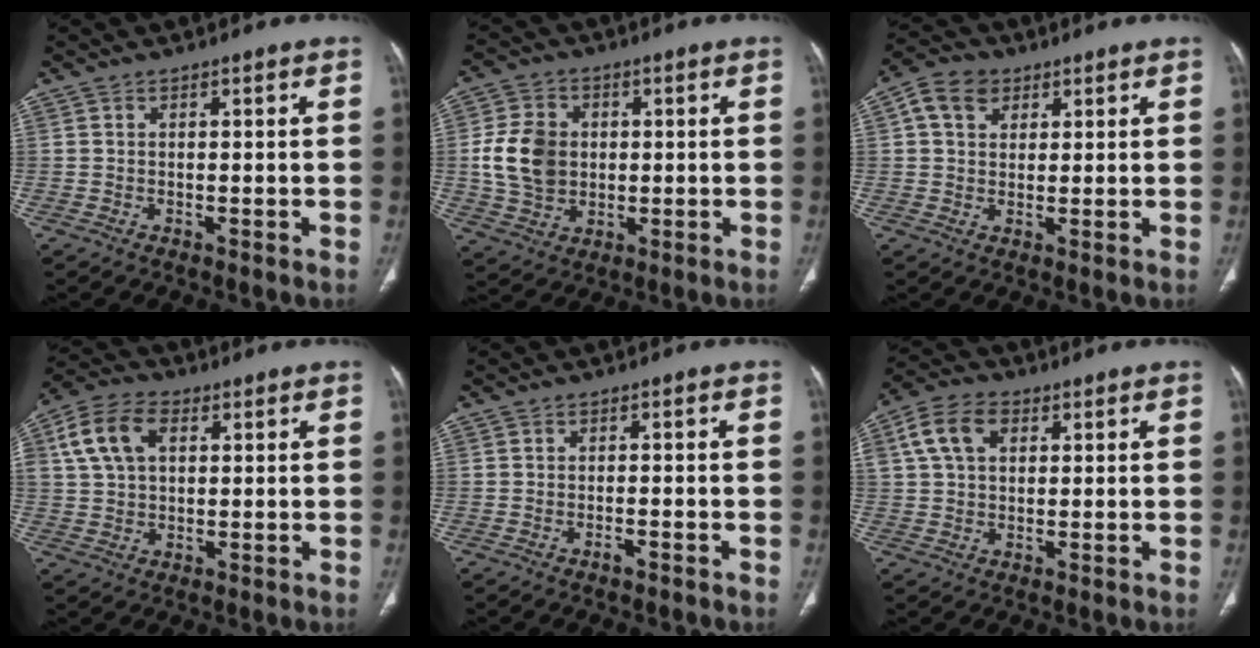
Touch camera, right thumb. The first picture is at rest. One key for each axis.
{"total": 10.8, "fx": 0.6, "fy": 8.5, "fz": 6.5, "tx": -0.104, "ty": 0.002, "tz": 0.016}
{"total": 6.7, "fx": 2.6, "fy": 5.1, "fz": 3.4, "tx": -0.047, "ty": 0.005, "tz": 0.043}
{"total": 10.1, "fx": 2.9, "fy": 6.7, "fz": 7.0, "tx": -0.135, "ty": 0.016, "tz": 0.048}
{"total": 1.3, "fx": -1.0, "fy": 0.2, "fz": 0.7, "tx": -0.017, "ty": 0.009, "tz": -0.017}
{"total": 8.3, "fx": 2.5, "fy": 5.7, "fz": 5.4, "tx": -0.102, "ty": 0.014, "tz": 0.041}